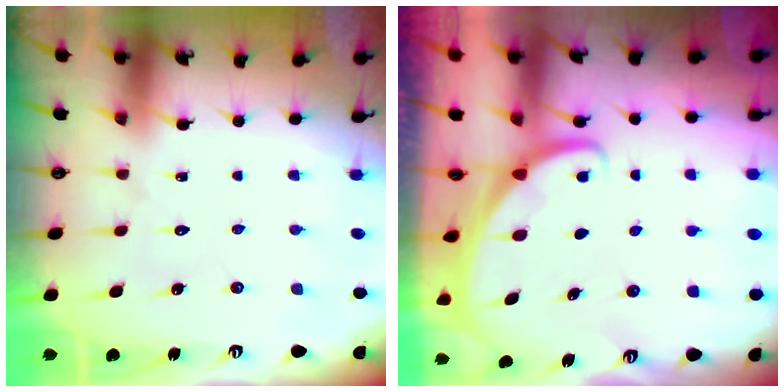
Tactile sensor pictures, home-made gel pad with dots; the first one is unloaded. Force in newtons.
{"total": 1.6, "press": 1.5, "slide": 0.1}